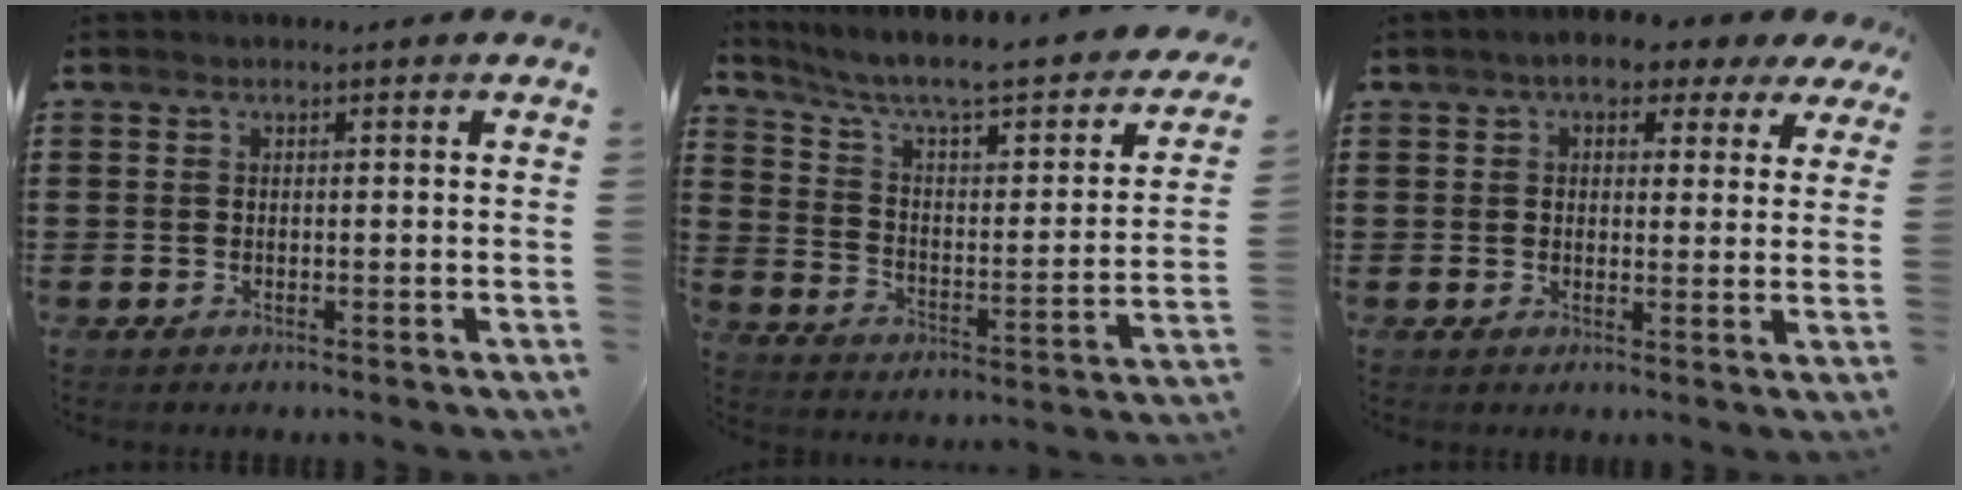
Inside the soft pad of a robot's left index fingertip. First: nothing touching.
{"total": 6.6, "force": [4.7, 0.8, 4.5], "torque": [-0.108, -0.040, 0.071]}
{"total": 5.1, "force": [3.5, 2.1, 3.1], "torque": [-0.065, 0.002, 0.059]}